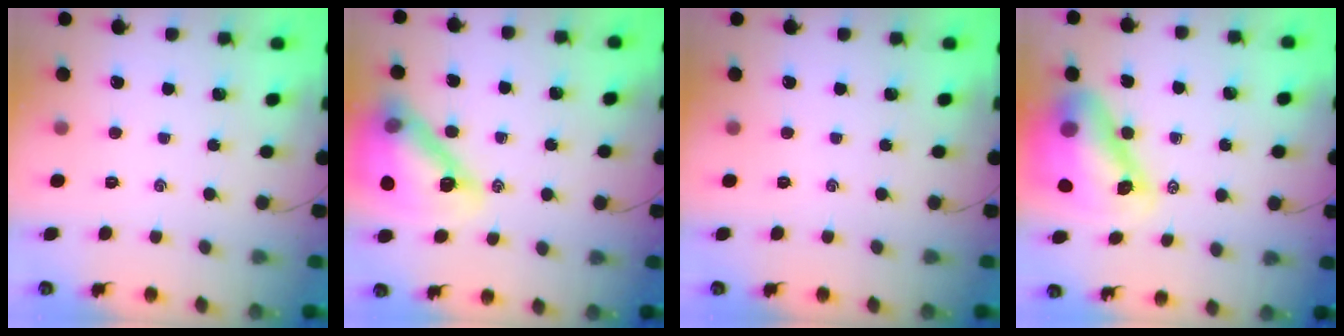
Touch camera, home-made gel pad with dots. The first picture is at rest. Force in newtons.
{"total": 20.5, "press": 20.2, "slide": 3.4}
{"total": 0.0}
{"total": 14.8, "press": 14.1, "slide": 4.6}